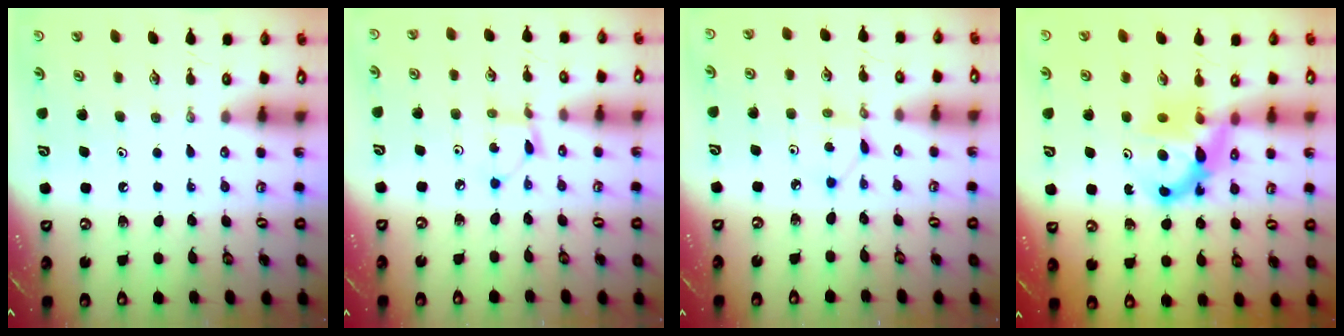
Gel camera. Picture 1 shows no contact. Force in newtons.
{"total": 2.7, "press": 2.6, "slide": 0.3}
{"total": 2.3, "press": 2.3, "slide": 0.0}
{"total": 6.9, "press": 6.9, "slide": 0.6}